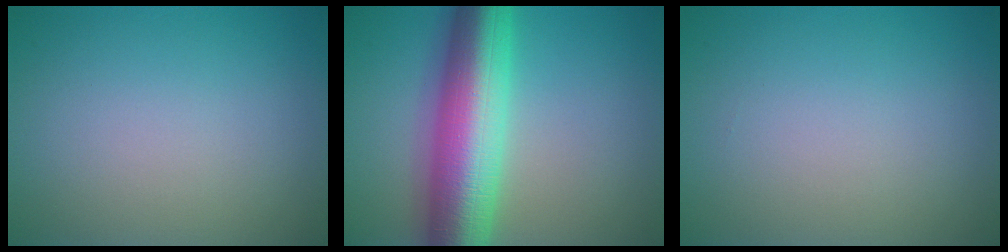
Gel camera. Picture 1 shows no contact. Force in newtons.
{"total": 11.8, "press": 11.8, "slide": 0.1}
{"total": 0.0}